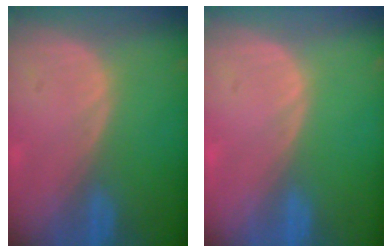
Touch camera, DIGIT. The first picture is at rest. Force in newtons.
{"total": 0.0}